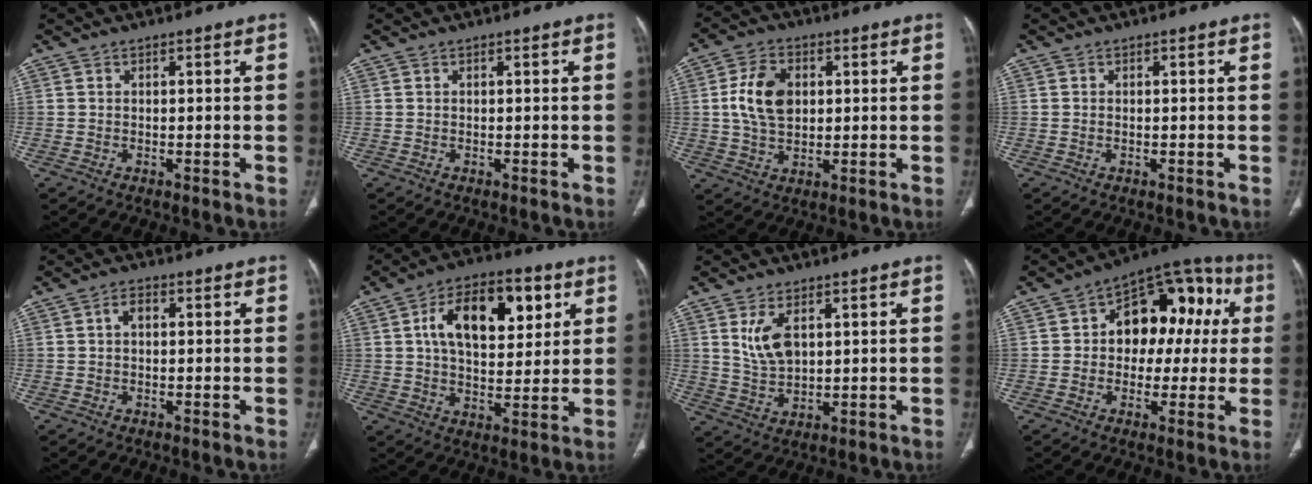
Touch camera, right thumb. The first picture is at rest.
{"total": 0.0}
{"total": 9.5, "force": [1.5, 6.4, 6.9], "torque": [-0.118, 0.000, 0.030]}
{"total": 0.0}
{"total": 2.3, "force": [0.4, 1.5, 1.8], "torque": [-0.030, 0.011, 0.004]}
{"total": 16.9, "force": [5.5, 9.2, 13.0], "torque": [-0.172, -0.002, 0.087]}
{"total": 6.6, "force": [2.4, 3.6, 5.0], "torque": [-0.090, -0.014, 0.058]}
{"total": 16.7, "force": [2.3, 11.1, 12.2], "torque": [-0.100, 0.045, 0.026]}